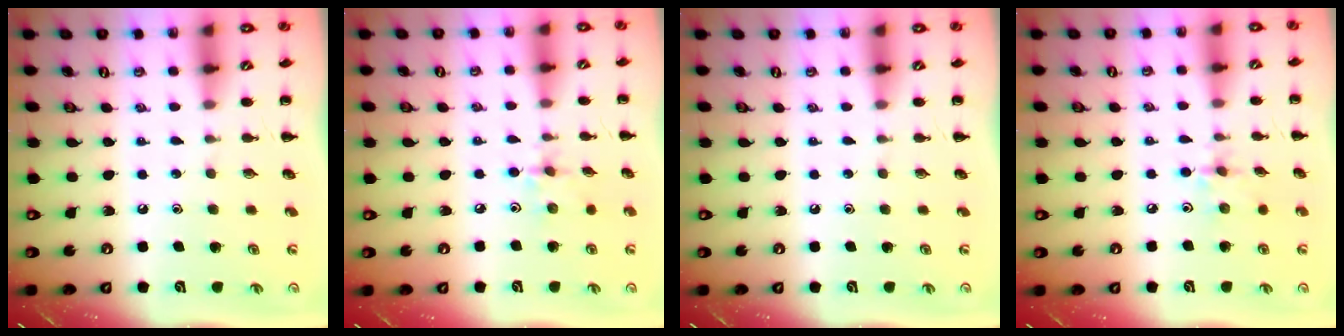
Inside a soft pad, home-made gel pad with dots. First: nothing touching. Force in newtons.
{"total": 2.7, "press": 2.7, "slide": 0.5}
{"total": 0.0}
{"total": 2.9, "press": 2.9, "slide": 0.5}